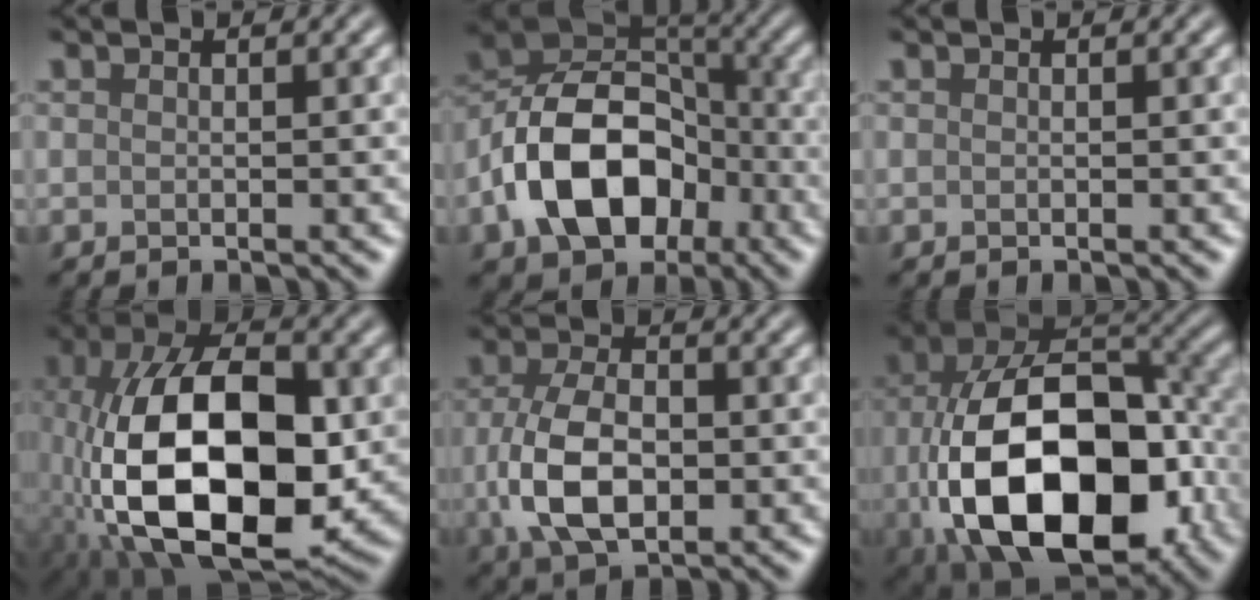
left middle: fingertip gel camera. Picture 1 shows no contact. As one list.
[{"total": 11.2, "force": [-4.2, 7.5, 7.1], "torque": [-0.129, 0.010, -0.088]}, {"total": 0.0}, {"total": 15.2, "force": [-2.8, 8.3, 12.5], "torque": [-0.230, -0.006, -0.051]}, {"total": 7.1, "force": [-1.0, 4.4, 5.5], "torque": [-0.122, -0.004, -0.019]}, {"total": 17.3, "force": [-4.2, 10.6, 13.1], "torque": [-0.240, -0.028, -0.059]}]